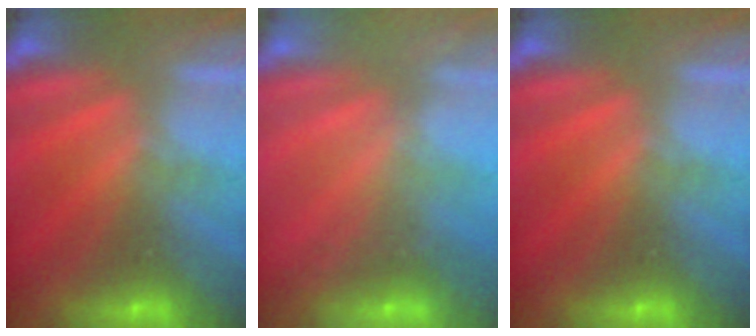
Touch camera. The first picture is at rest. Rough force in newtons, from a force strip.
{"total": 2.4}
{"total": 0.0}